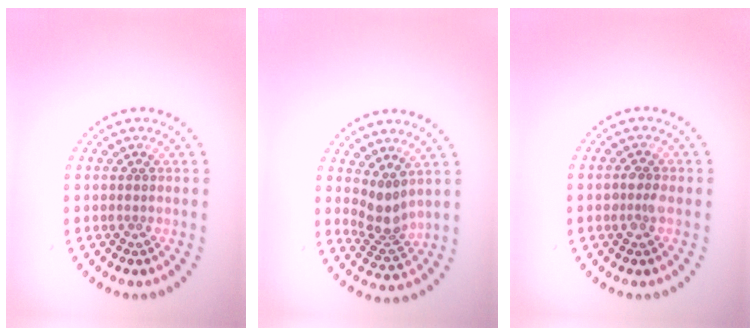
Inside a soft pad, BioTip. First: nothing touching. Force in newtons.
{"total": 2.7, "press": 2.2, "slide": 1.7}
{"total": 1.2, "press": 1.2, "slide": 0.2}